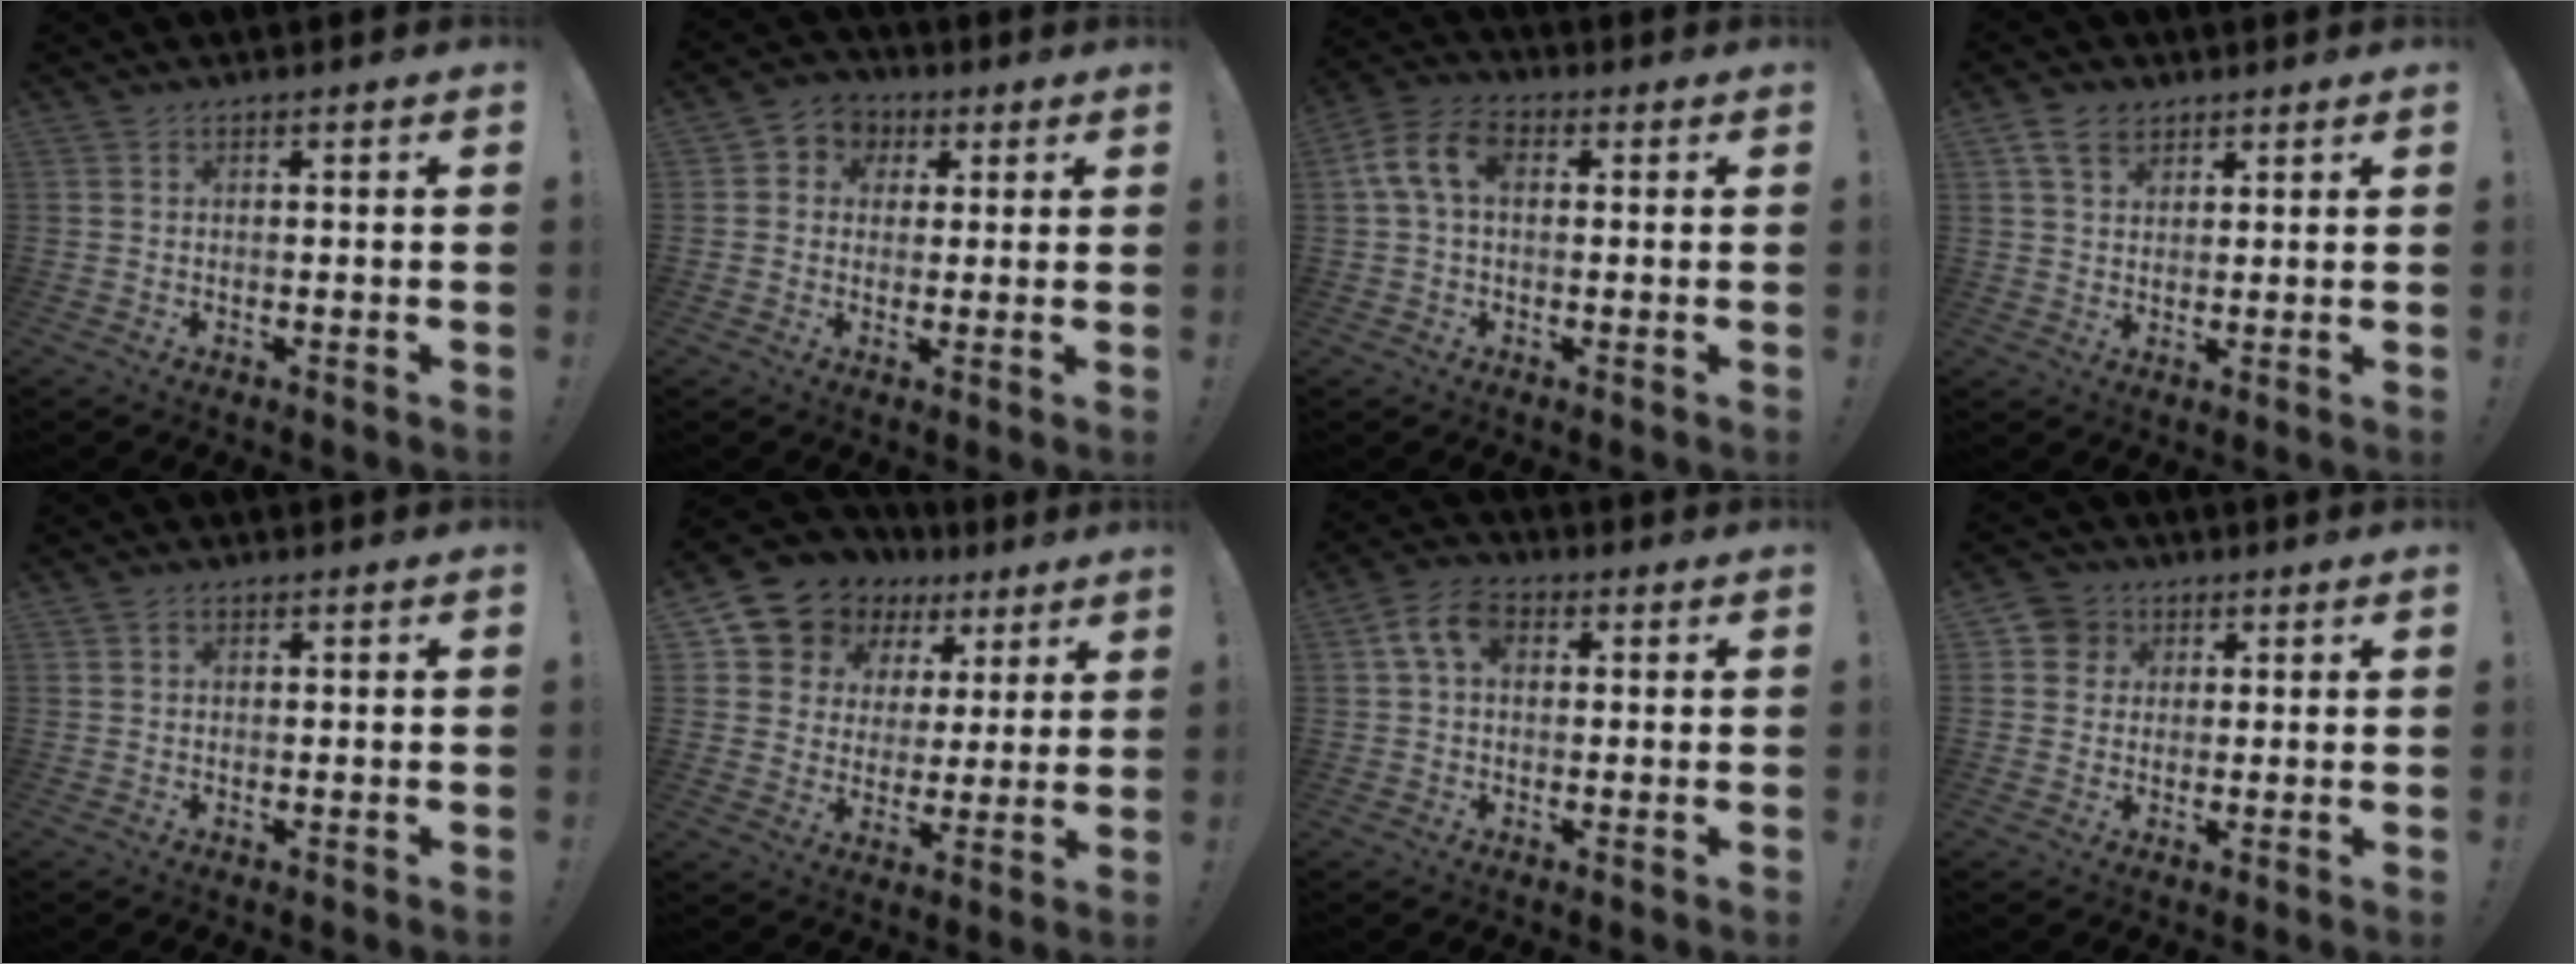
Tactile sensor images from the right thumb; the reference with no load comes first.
{"total": 5.7, "force": [0.2, 5.5, 1.7], "torque": [-0.020, 0.005, 0.008]}
{"total": 10.1, "force": [2.0, 6.3, 7.6], "torque": [-0.158, 0.013, 0.040]}
{"total": 6.8, "force": [3.9, 4.6, 3.0], "torque": [-0.053, -0.008, 0.076]}
{"total": 0.8, "force": [0.4, 0.7, 0.2], "torque": [-0.002, 0.001, 0.006]}
{"total": 9.6, "force": [5.8, 7.5, 1.8], "torque": [-0.040, -0.051, 0.117]}
{"total": 7.6, "force": [2.0, 5.1, 5.3], "torque": [-0.109, 0.010, 0.042]}
{"total": 5.6, "force": [1.7, 5.2, 1.3], "torque": [-0.026, -0.001, 0.035]}